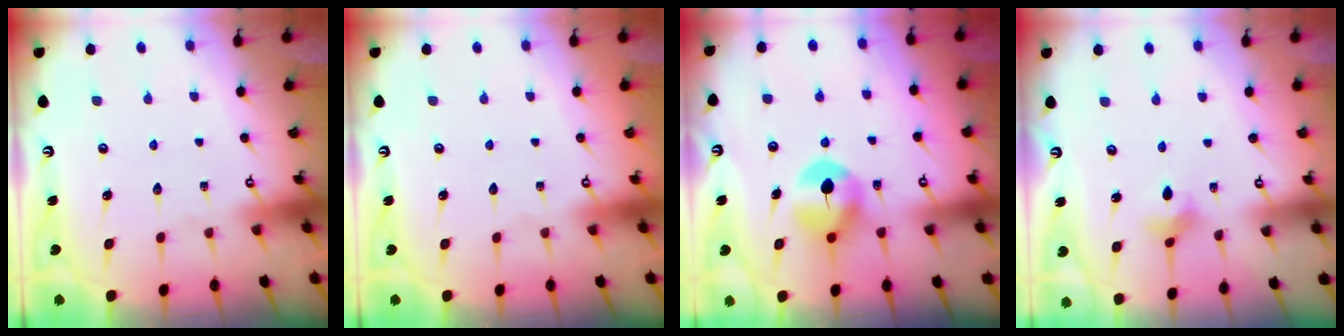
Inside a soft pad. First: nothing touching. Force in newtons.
{"total": 0.0}
{"total": 8.4, "press": 8.3, "slide": 1.2}
{"total": 3.7, "press": 3.7, "slide": 0.6}